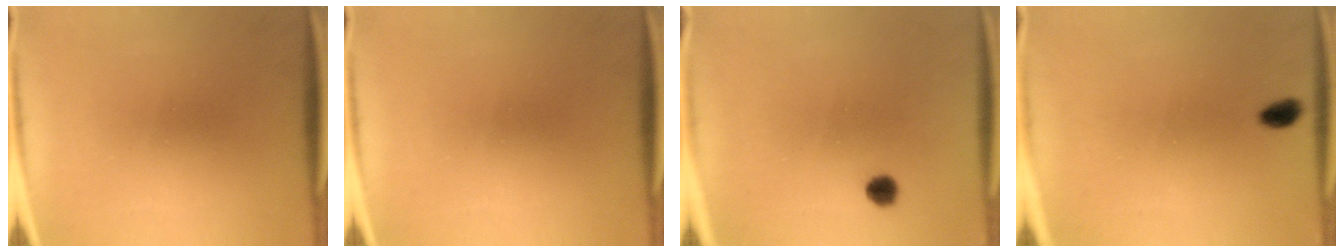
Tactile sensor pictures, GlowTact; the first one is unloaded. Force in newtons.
{"total": 0.0}
{"total": 2.3}
{"total": 2.1}